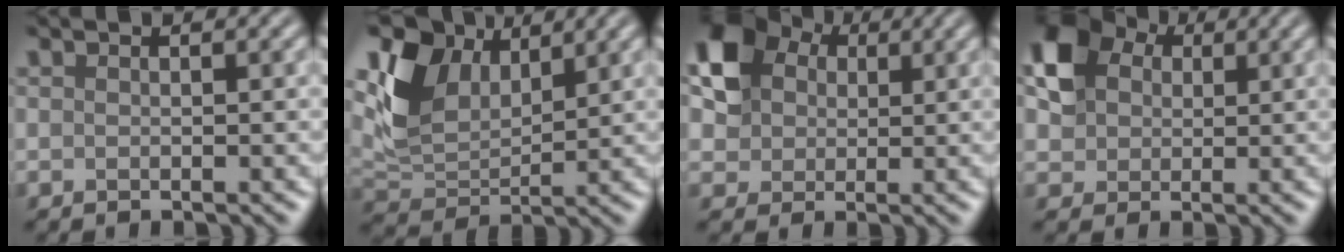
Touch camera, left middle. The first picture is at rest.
{"total": 7.5, "force": [4.4, 4.8, 3.8], "torque": [-0.086, 0.006, 0.086]}
{"total": 8.8, "force": [3.0, 7.0, 4.3], "torque": [-0.102, 0.027, 0.041]}
{"total": 6.4, "force": [2.1, 5.1, 3.2], "torque": [-0.085, 0.013, 0.026]}